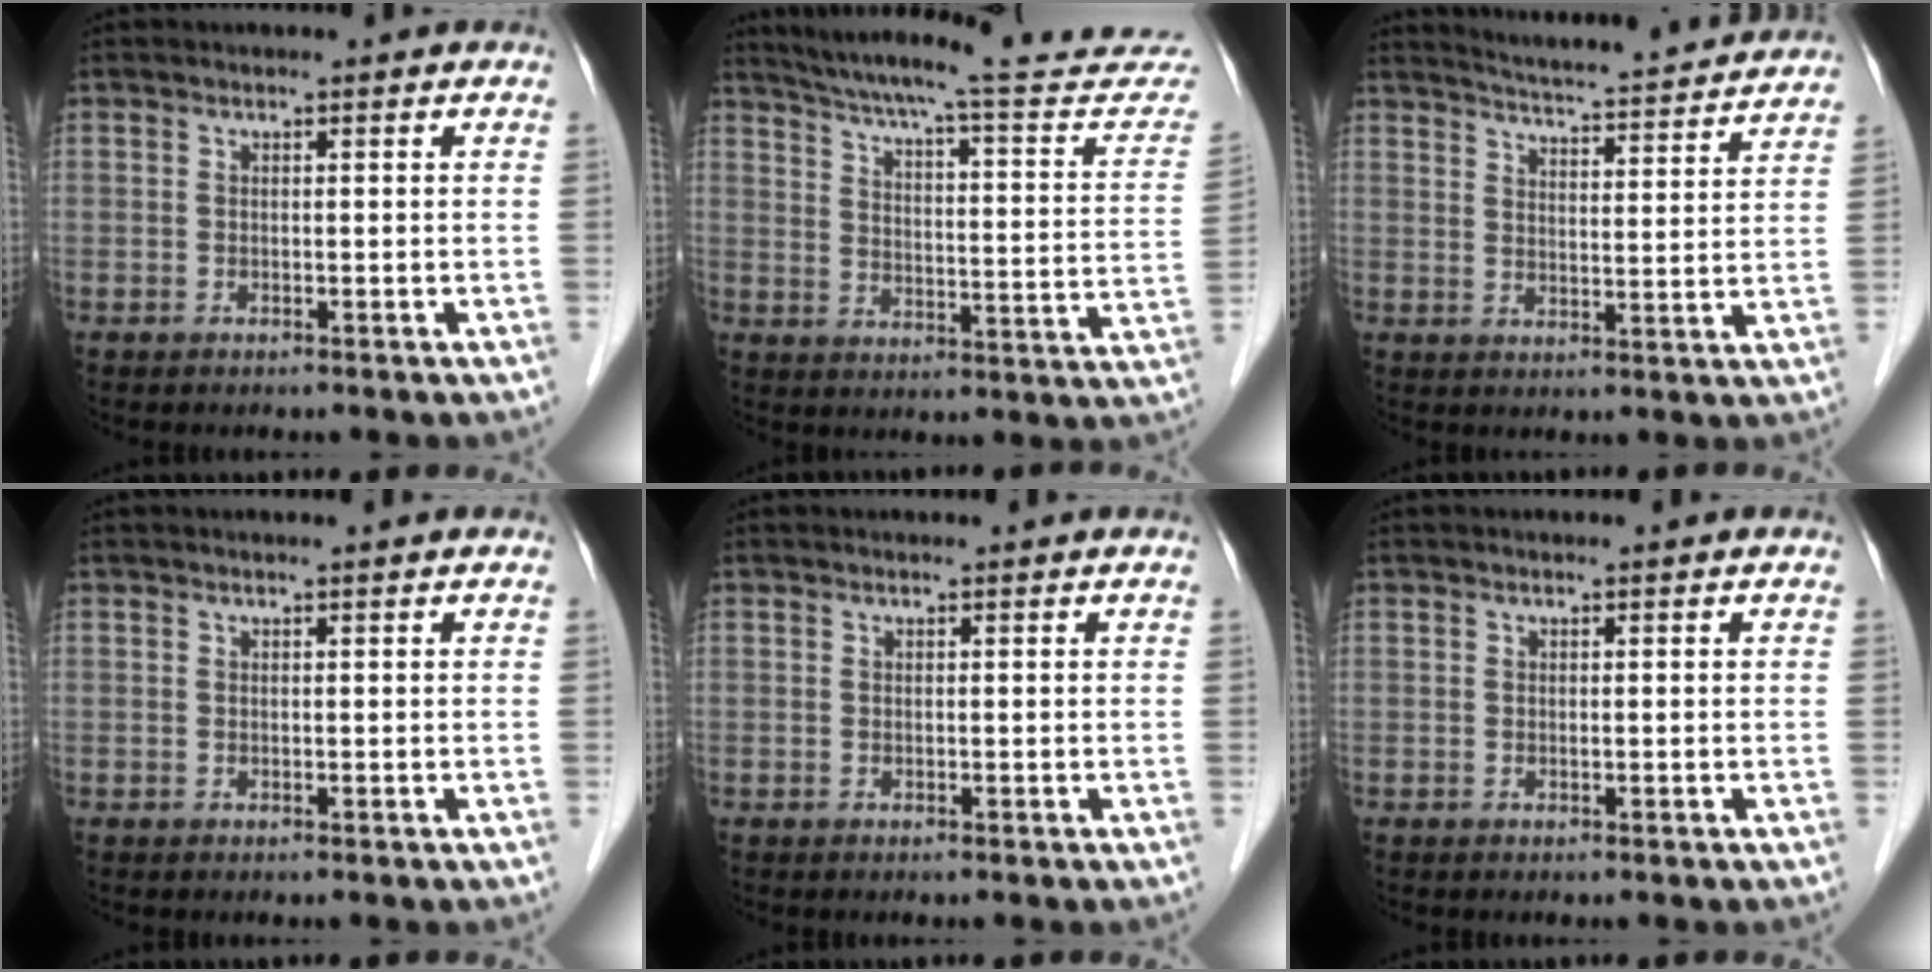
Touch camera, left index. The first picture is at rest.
{"total": 25.9, "force": [23.9, 1.6, 10.1], "torque": [-0.150, -0.068, 0.300]}
{"total": 15.4, "force": [14.6, 0.6, 4.8], "torque": [-0.079, -0.007, 0.189]}
{"total": 0.5, "force": [0.4, -0.1, 0.3], "torque": [-0.008, 0.001, 0.013]}
{"total": 0.5, "force": [0.5, 0.0, 0.1], "torque": [-0.001, 0.004, 0.007]}
{"total": 0.0}